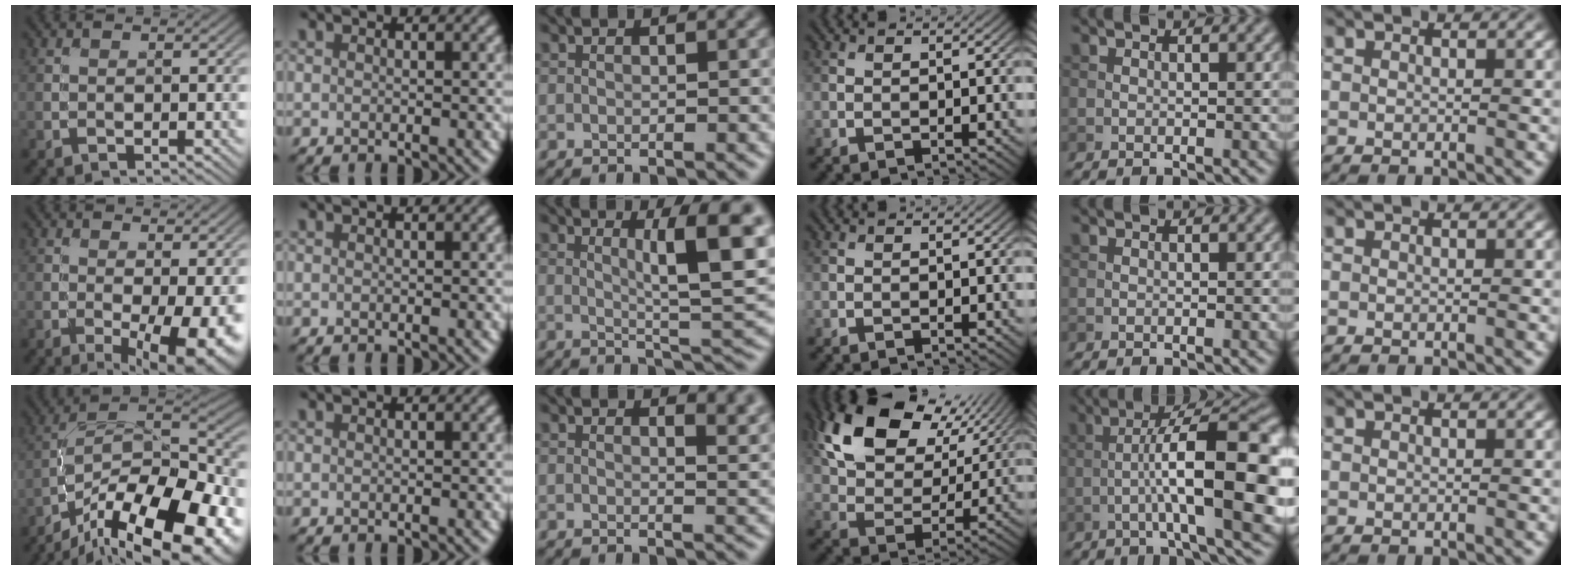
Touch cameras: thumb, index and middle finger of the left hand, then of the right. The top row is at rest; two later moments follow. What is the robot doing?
{"motion": "unscrew", "object": "medicine bottle"}